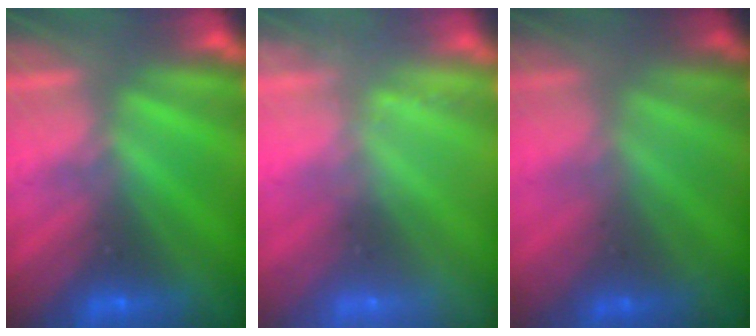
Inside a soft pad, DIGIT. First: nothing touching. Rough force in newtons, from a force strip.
{"total": 2.6}
{"total": 1.7}